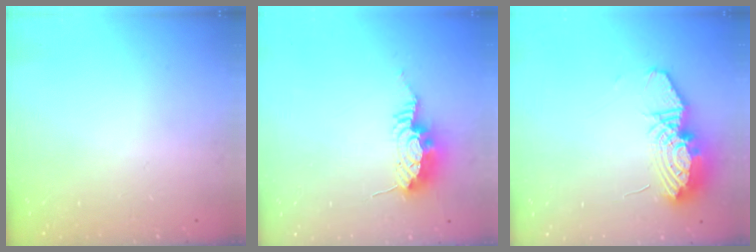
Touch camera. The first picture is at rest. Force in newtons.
{"total": 9.6, "press": 9.6, "slide": 0.7}
{"total": 13.9, "press": 13.8, "slide": 1.2}